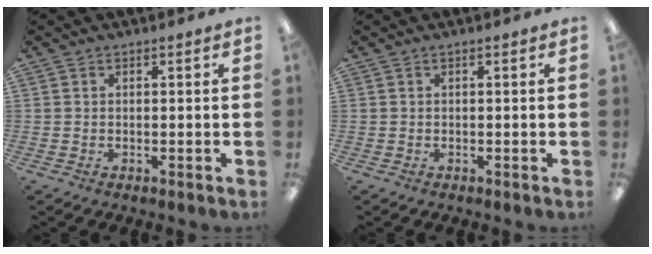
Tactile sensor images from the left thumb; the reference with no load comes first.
{"total": 0.0}